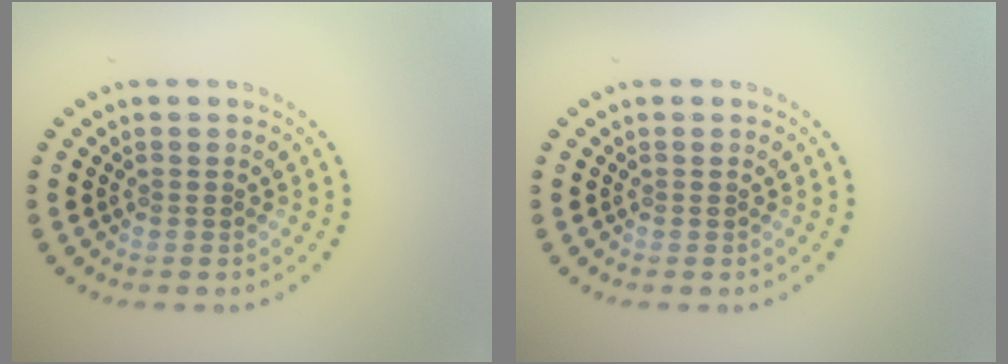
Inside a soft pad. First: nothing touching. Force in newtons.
{"total": 0.0}